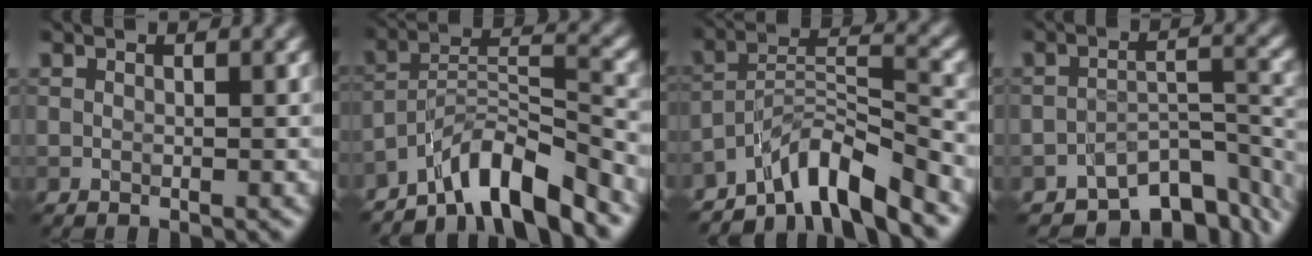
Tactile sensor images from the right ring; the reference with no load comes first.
{"total": 7.7, "force": [-6.4, 1.3, 4.0], "torque": [-0.057, 0.013, -0.119]}
{"total": 7.1, "force": [-6.0, 1.1, 3.7], "torque": [-0.052, 0.012, -0.111]}
{"total": 7.5, "force": [-5.9, 3.0, 3.5], "torque": [-0.033, -0.013, -0.089]}